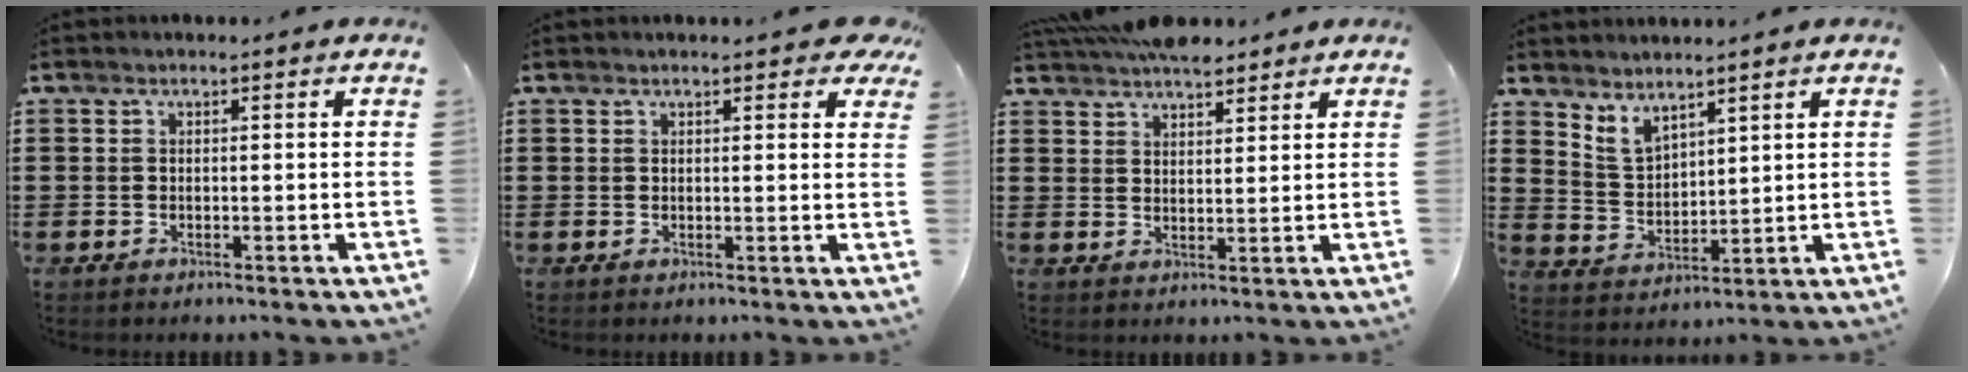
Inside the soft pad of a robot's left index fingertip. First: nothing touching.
{"total": 2.2, "force": [1.8, 0.5, 1.2], "torque": [-0.021, 0.002, 0.032]}
{"total": 5.5, "force": [5.1, 1.4, 1.6], "torque": [-0.043, -0.007, 0.099]}
{"total": 3.9, "force": [3.5, 1.5, 0.8], "torque": [-0.030, -0.006, 0.068]}